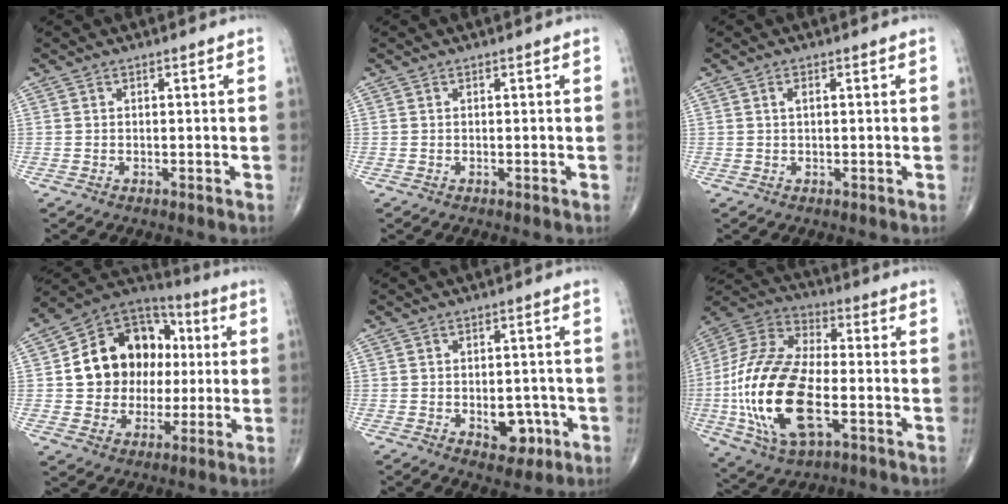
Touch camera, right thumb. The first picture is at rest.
{"total": 0.0}
{"total": 1.4, "force": [0.5, 0.6, 1.2], "torque": [-0.025, 0.005, 0.008]}
{"total": 18.3, "force": [1.9, 14.8, 10.6], "torque": [-0.125, 0.025, 0.034]}
{"total": 6.1, "force": [-1.8, 3.9, 4.3], "torque": [-0.029, 0.008, -0.016]}
{"total": 24.4, "force": [-4.8, 11.9, 20.7], "torque": [-0.442, 0.008, -0.083]}